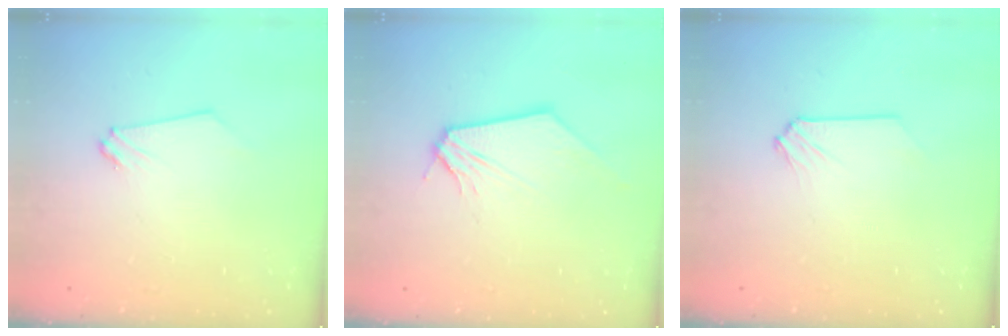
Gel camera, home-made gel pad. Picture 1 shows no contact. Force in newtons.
{"total": 0.0}
{"total": 0.0}